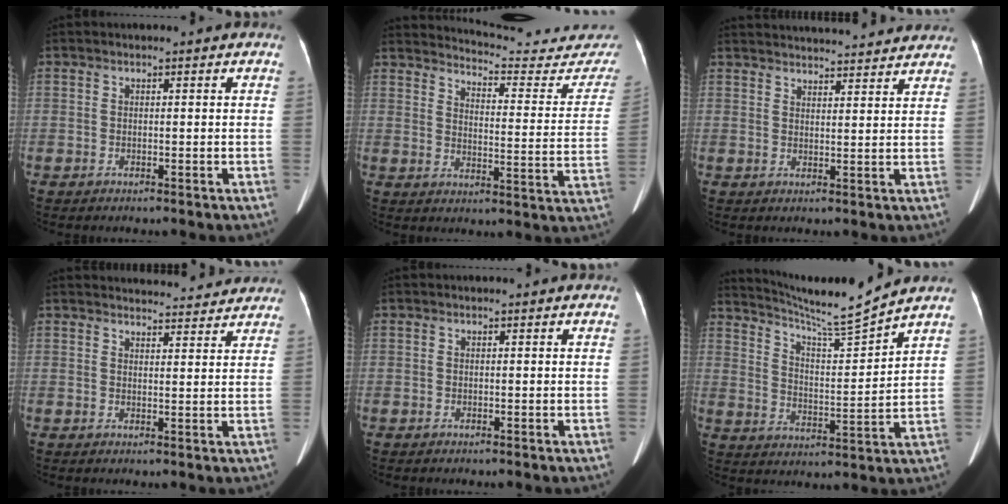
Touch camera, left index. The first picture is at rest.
{"total": 22.2, "force": [21.5, 2.6, 4.9], "torque": [-0.055, -0.107, 0.246]}
{"total": 20.0, "force": [19.0, 2.8, 5.7], "torque": [-0.083, 0.008, 0.243]}
{"total": 13.3, "force": [12.8, 2.2, 2.6], "torque": [-0.011, 0.005, 0.145]}
{"total": 0.0}
{"total": 11.4, "force": [10.6, -2.7, 3.4], "torque": [-0.066, -0.037, 0.180]}